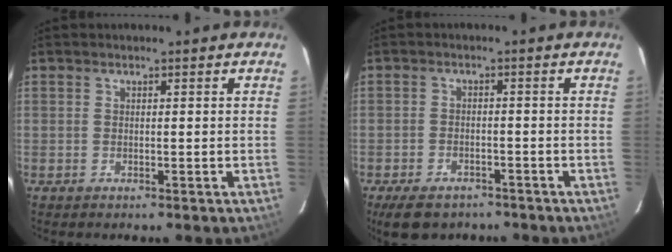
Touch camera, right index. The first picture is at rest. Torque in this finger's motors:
{"motor_torque": [0.73, -0.72, 0.19, 0.02]}